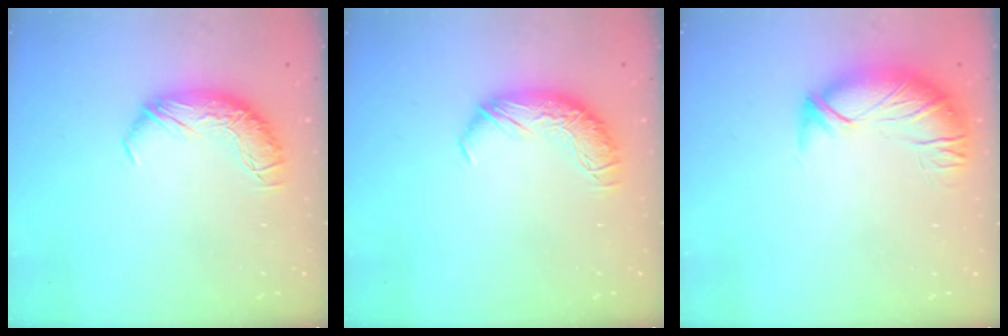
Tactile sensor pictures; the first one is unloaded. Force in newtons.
{"total": 0.0}
{"total": 2.8, "press": 1.3, "slide": 2.5}